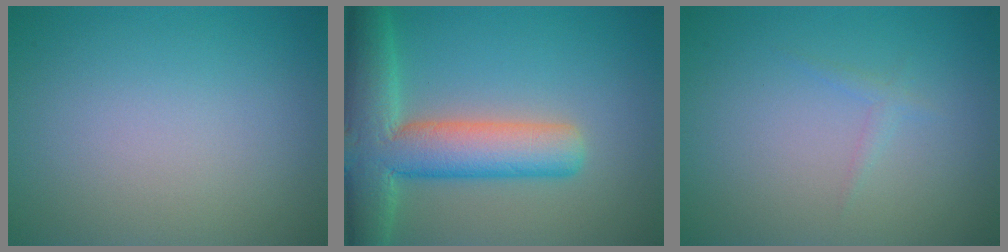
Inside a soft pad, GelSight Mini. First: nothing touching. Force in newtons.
{"total": 9.0, "press": 8.9, "slide": 0.5}
{"total": 0.8, "press": 0.8, "slide": 0.1}